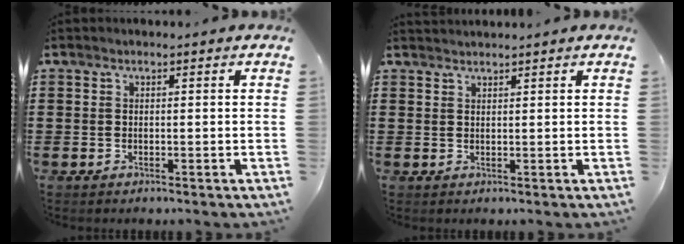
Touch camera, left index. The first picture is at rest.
{"total": 1.0, "force": [1.0, 0.0, 0.0], "torque": [-0.002, -0.001, 0.021]}